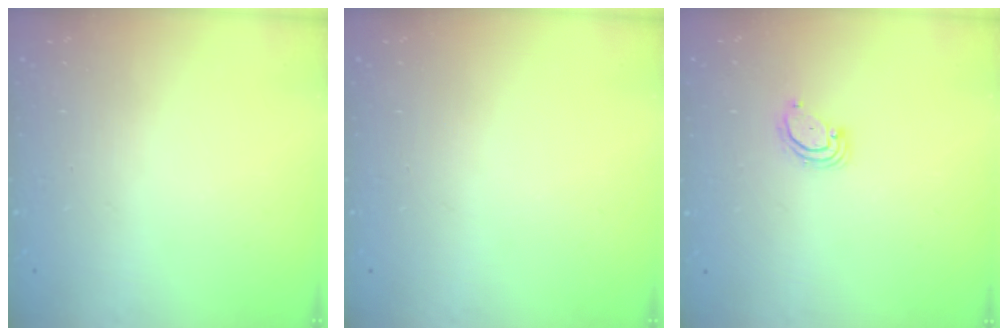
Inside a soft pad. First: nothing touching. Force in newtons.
{"total": 0.0}
{"total": 2.9, "press": 2.9, "slide": 0.3}